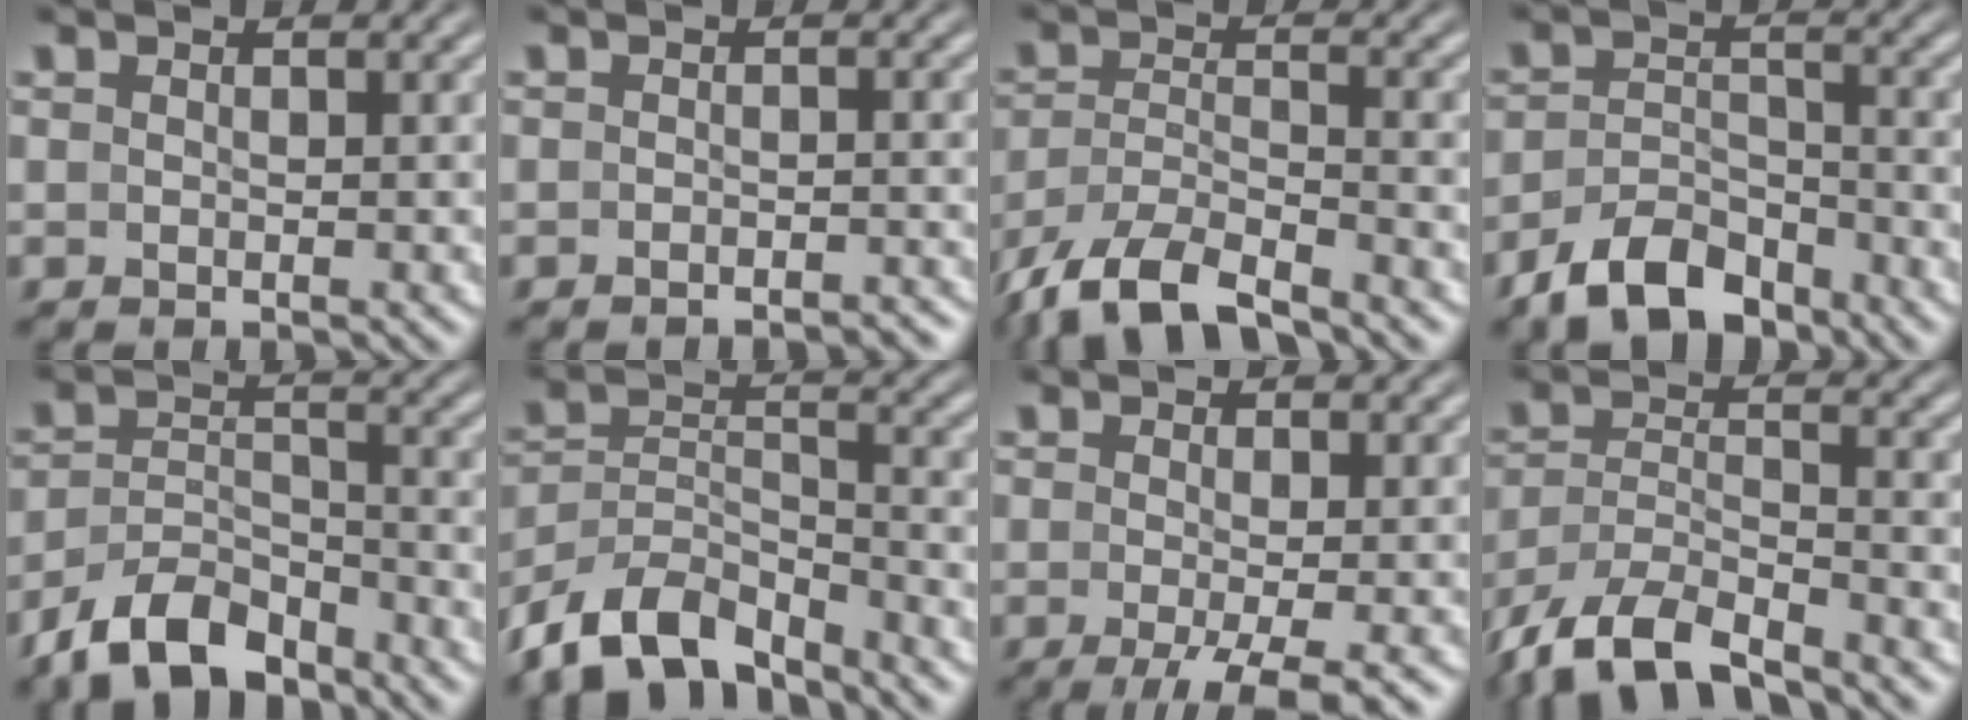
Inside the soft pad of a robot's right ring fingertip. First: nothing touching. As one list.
[{"total": 2.4, "force": [-2.4, 0.1, 0.3], "torque": [-0.006, -0.008, -0.033]}, {"total": 7.8, "force": [-5.3, 4.4, 3.8], "torque": [-0.091, -0.033, -0.074]}, {"total": 6.8, "force": [-5.5, 3.1, 2.5], "torque": [-0.041, -0.023, -0.083]}, {"total": 7.6, "force": [-5.9, 3.7, 2.9], "torque": [-0.053, -0.026, -0.088]}, {"total": 8.1, "force": [-5.7, 4.5, 3.8], "torque": [-0.079, -0.034, -0.084]}, {"total": 5.9, "force": [-3.7, 1.6, 4.4], "torque": [-0.068, -0.031, -0.038]}, {"total": 8.6, "force": [-5.8, 5.1, 3.7], "torque": [-0.094, -0.036, -0.085]}]